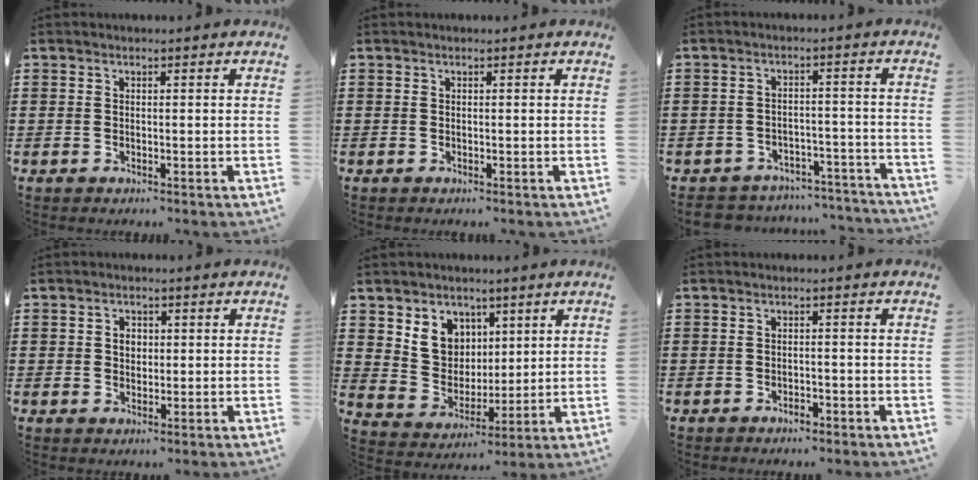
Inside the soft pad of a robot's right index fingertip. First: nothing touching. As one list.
[{"total": 0.0}, {"total": 3.7, "force": [-3.6, 0.8, 0.2], "torque": [-0.010, 0.005, -0.076]}, {"total": 2.0, "force": [0.3, 1.6, 1.2], "torque": [-0.028, 0.010, 0.003]}, {"total": 7.4, "force": [3.6, 6.3, 1.5], "torque": [-0.052, -0.007, 0.068]}, {"total": 1.3, "force": [-1.2, 0.3, 0.4], "torque": [-0.013, -0.004, -0.025]}]